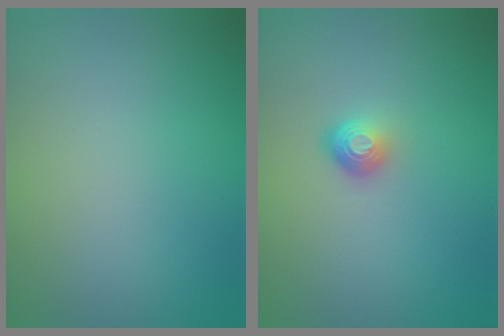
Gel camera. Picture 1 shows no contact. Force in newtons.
{"total": 1.9, "press": 1.3, "slide": 1.4}